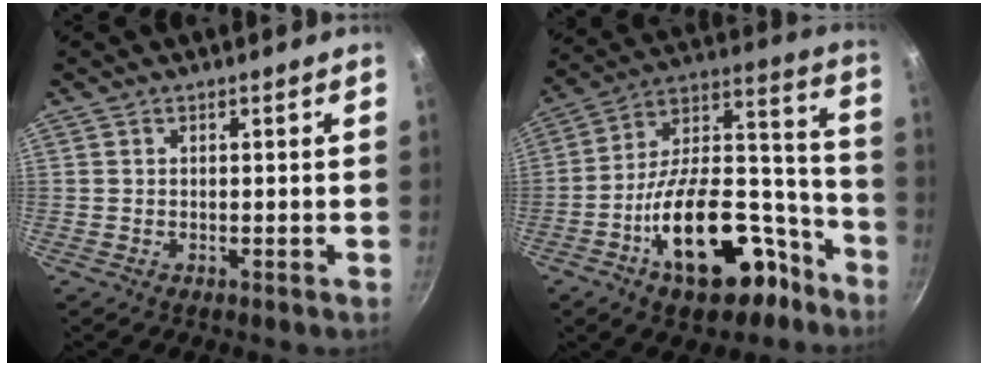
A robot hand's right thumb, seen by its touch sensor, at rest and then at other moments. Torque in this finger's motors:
{"motor_torque": [2.41, 1.76, 1.93, -0.84, 0.62]}